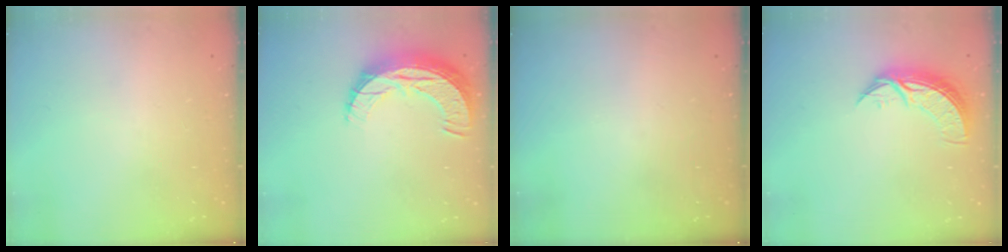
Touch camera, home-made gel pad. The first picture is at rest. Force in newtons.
{"total": 10.9, "press": 10.9, "slide": 0.7}
{"total": 0.0}
{"total": 8.5, "press": 8.4, "slide": 0.6}